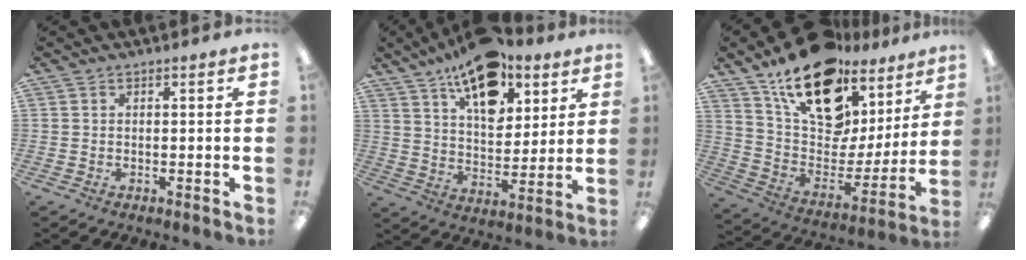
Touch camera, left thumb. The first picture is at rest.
{"total": 16.7, "force": [10.9, 8.6, 9.2], "torque": [-0.135, -0.056, 0.189]}
{"total": 21.0, "force": [14.1, 11.1, 10.9], "torque": [-0.182, -0.091, 0.252]}